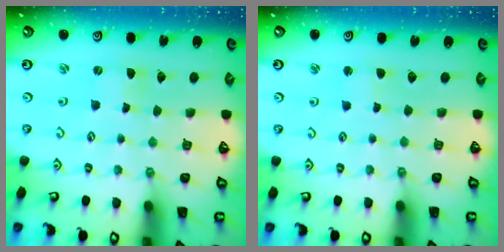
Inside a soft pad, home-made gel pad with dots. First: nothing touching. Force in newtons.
{"total": 1.5, "press": 1.5, "slide": 0.1}